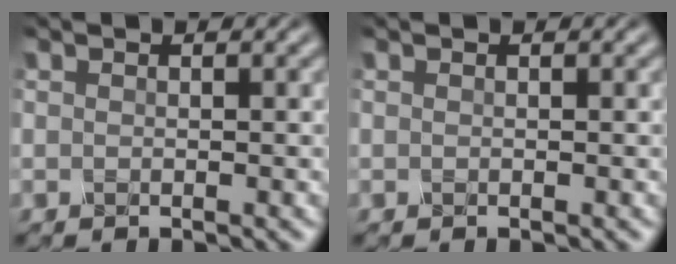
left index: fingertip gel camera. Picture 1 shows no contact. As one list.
[{"total": 0.0}]